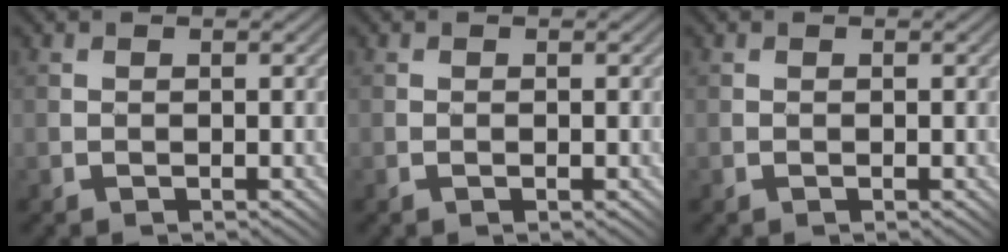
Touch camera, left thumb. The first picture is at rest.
{"total": 0.6, "force": [-0.3, 0.0, 0.5], "torque": [-0.007, 0.001, -0.003]}
{"total": 0.0}